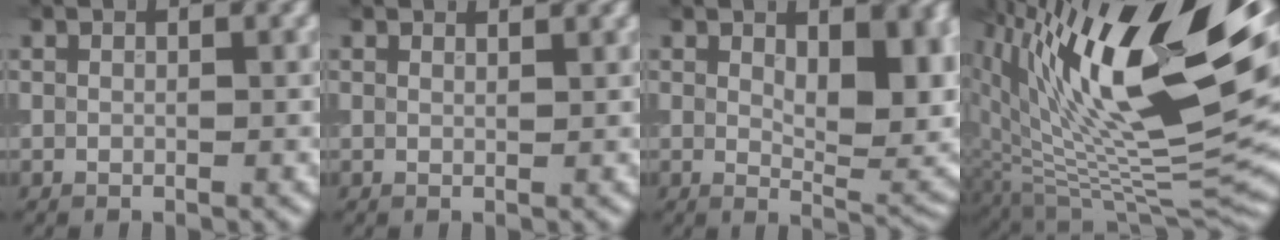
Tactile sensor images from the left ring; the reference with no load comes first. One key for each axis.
{"total": 1.8, "fx": 1.7, "fy": 0.2, "fz": 0.4, "tx": -0.011, "ty": 0.001, "tz": 0.016}
{"total": 8.3, "fx": 1.7, "fy": 3.6, "fz": 7.3, "tx": -0.106, "ty": -0.006, "tz": 0.034}
{"total": 17.8, "fx": 6.5, "fy": 7.5, "fz": 14.8, "tx": -0.247, "ty": 0.012, "tz": 0.110}